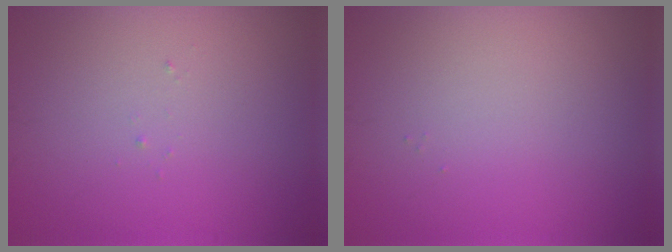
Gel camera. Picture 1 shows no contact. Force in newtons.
{"total": 0.0}